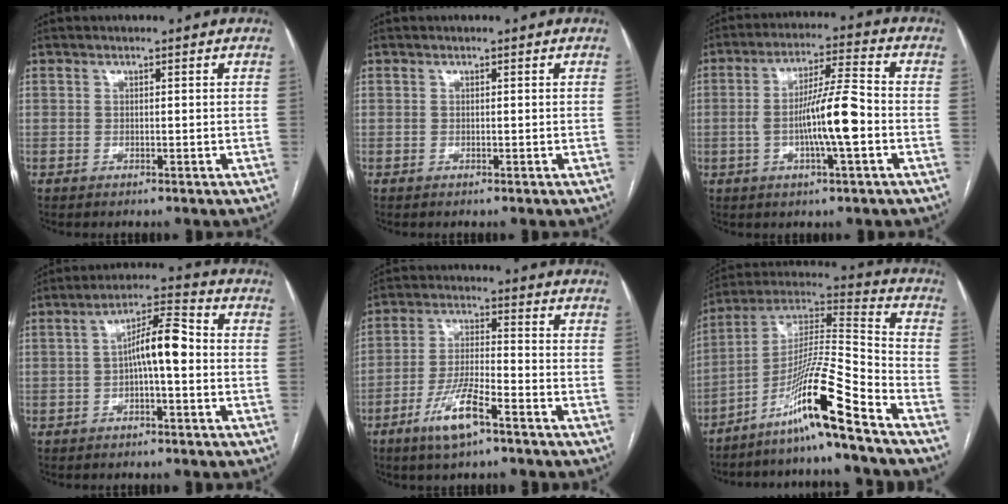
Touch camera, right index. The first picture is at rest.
{"total": 0.0}
{"total": 10.0, "force": [-2.0, 0.6, 9.8], "torque": [-0.178, 0.009, -0.036]}
{"total": 7.4, "force": [-0.6, 1.5, 7.2], "torque": [-0.124, 0.028, -0.011]}
{"total": 8.8, "force": [-5.3, 1.3, 6.9], "torque": [-0.141, -0.008, -0.098]}
{"total": 15.2, "force": [-10.3, -1.6, 11.1], "torque": [-0.210, 0.000, -0.183]}